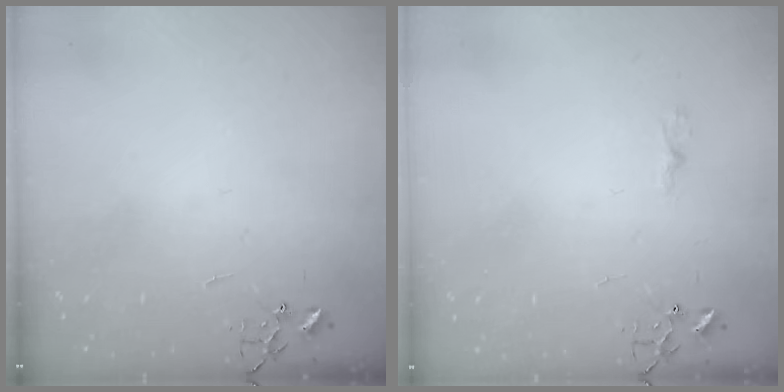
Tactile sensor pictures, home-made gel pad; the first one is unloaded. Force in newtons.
{"total": 3.5, "press": 3.4, "slide": 0.4}